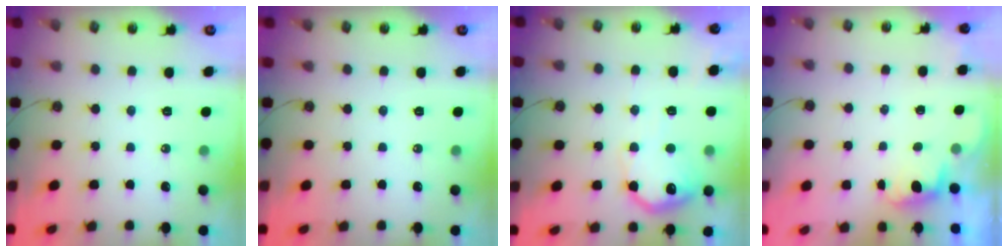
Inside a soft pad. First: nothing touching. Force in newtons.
{"total": 0.0}
{"total": 12.3, "press": 12.3, "slide": 0.2}
{"total": 0.7, "press": 0.1, "slide": 0.7}